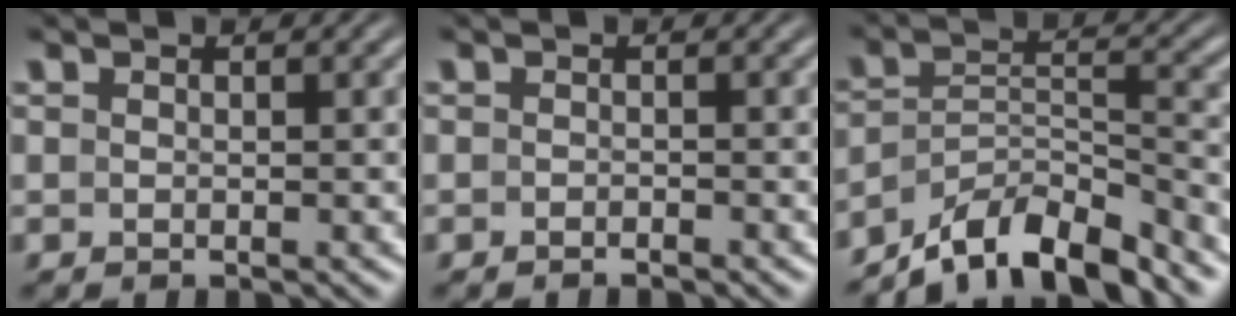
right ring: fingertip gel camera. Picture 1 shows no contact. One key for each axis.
{"total": 1.0, "fx": -0.9, "fy": -0.3, "fz": 0.0, "tx": -0.002, "ty": -0.002, "tz": -0.014}
{"total": 8.6, "fx": -6.4, "fy": 3.8, "fz": 4.4, "tx": -0.062, "ty": -0.024, "tz": -0.097}